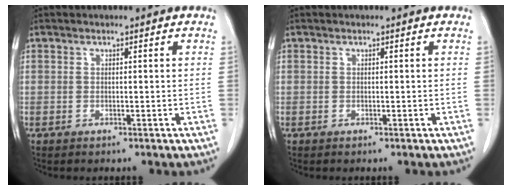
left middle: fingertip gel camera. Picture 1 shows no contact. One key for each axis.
{"total": 0.0}